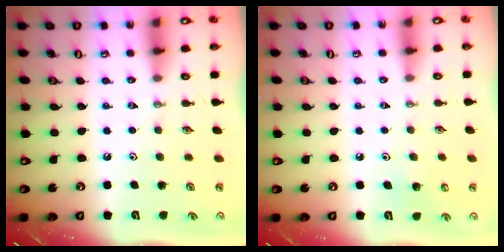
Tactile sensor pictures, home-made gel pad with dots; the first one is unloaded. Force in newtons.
{"total": 6.3, "press": 6.2, "slide": 1.0}